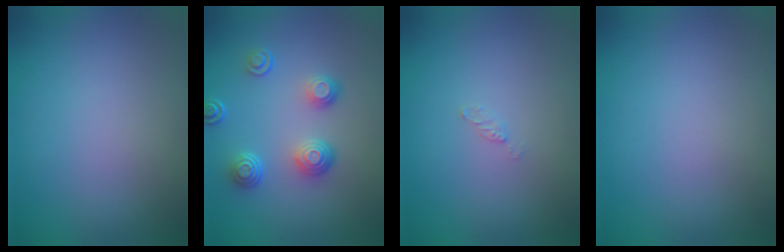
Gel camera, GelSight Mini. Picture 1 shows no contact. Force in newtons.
{"total": 3.7, "press": 2.9, "slide": 2.3}
{"total": 0.6, "press": 0.6, "slide": 0.1}
{"total": 0.0}